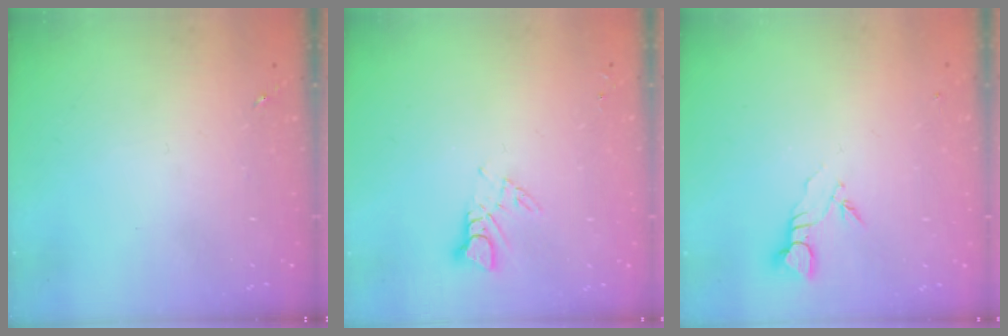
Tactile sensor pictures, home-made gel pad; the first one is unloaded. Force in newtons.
{"total": 3.8, "press": 3.8, "slide": 0.2}
{"total": 3.7, "press": 3.6, "slide": 0.3}